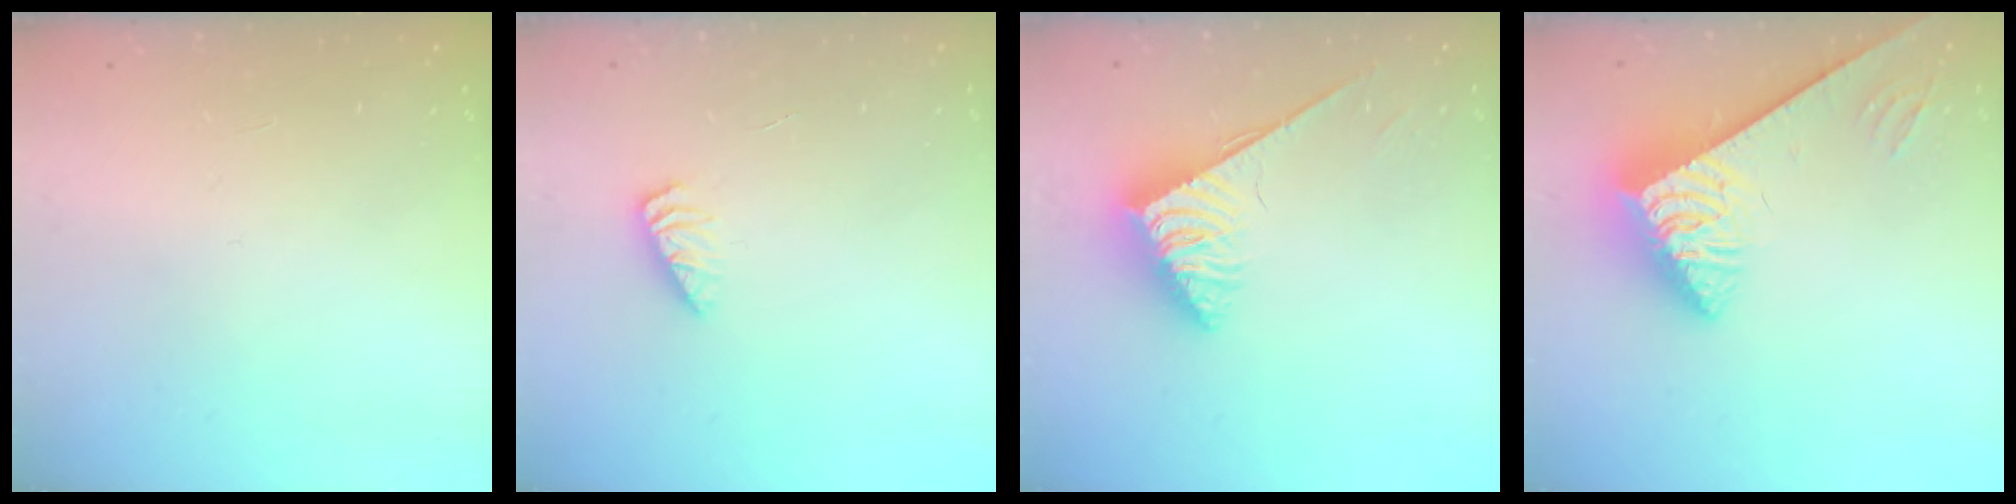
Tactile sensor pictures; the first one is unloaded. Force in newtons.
{"total": 2.8, "press": 2.7, "slide": 0.3}
{"total": 3.6, "press": 3.5, "slide": 0.6}
{"total": 4.7, "press": 4.7, "slide": 0.6}